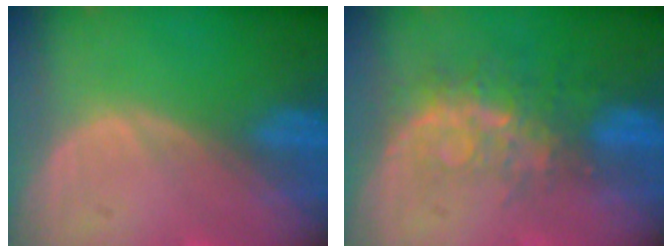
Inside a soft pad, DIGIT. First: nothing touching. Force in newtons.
{"total": 8.5, "press": 7.0, "slide": 4.7}